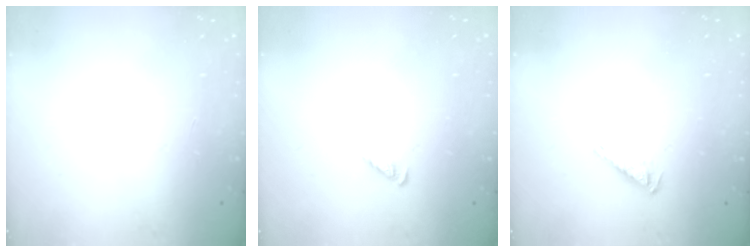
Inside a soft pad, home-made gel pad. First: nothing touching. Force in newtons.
{"total": 2.3, "press": 2.2, "slide": 0.4}
{"total": 3.4, "press": 3.4, "slide": 0.1}